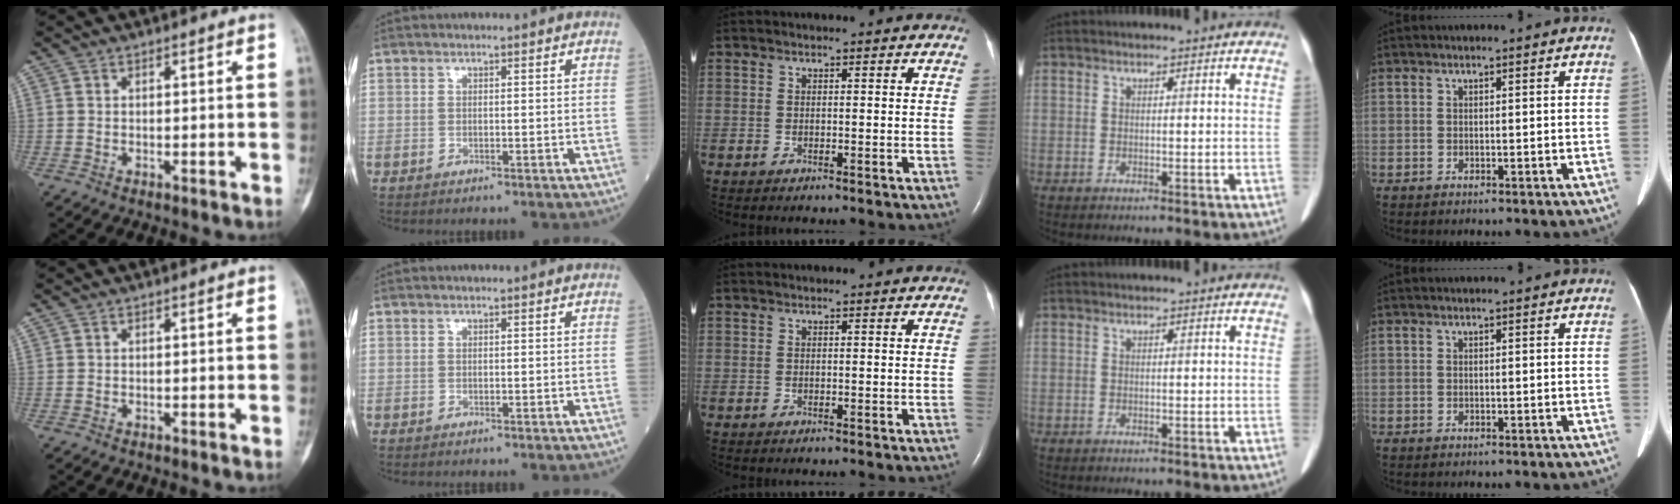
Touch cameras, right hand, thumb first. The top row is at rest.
{}